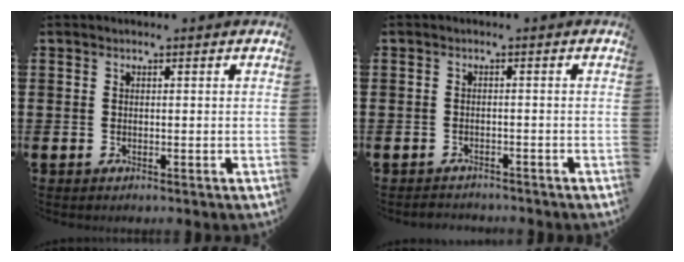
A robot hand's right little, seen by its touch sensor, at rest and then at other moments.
{"total": 1.1, "force": [-1.1, 0.1, -0.2], "torque": [-0.001, 0.004, -0.025]}